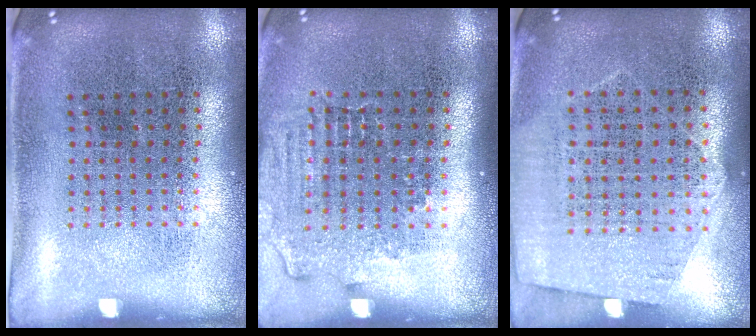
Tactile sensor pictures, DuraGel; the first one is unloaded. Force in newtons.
{"total": 1.4, "press": 1.2, "slide": 0.6}
{"total": 1.3, "press": 1.1, "slide": 0.7}